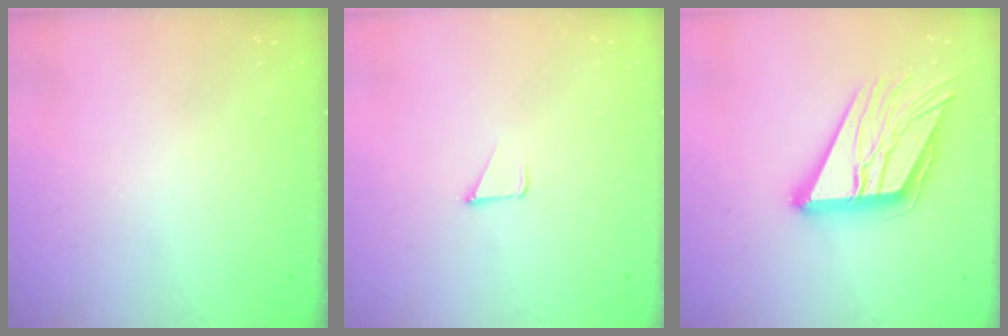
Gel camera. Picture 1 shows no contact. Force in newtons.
{"total": 1.2, "press": 1.2, "slide": 0.1}
{"total": 19.1, "press": 19.0, "slide": 2.2}